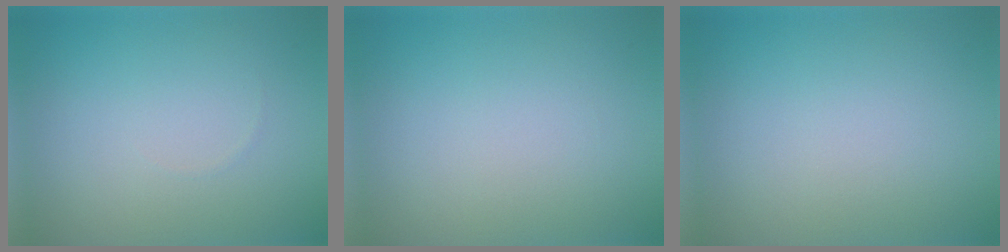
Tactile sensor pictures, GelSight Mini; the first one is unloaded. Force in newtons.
{"total": 0.0}
{"total": 0.0}